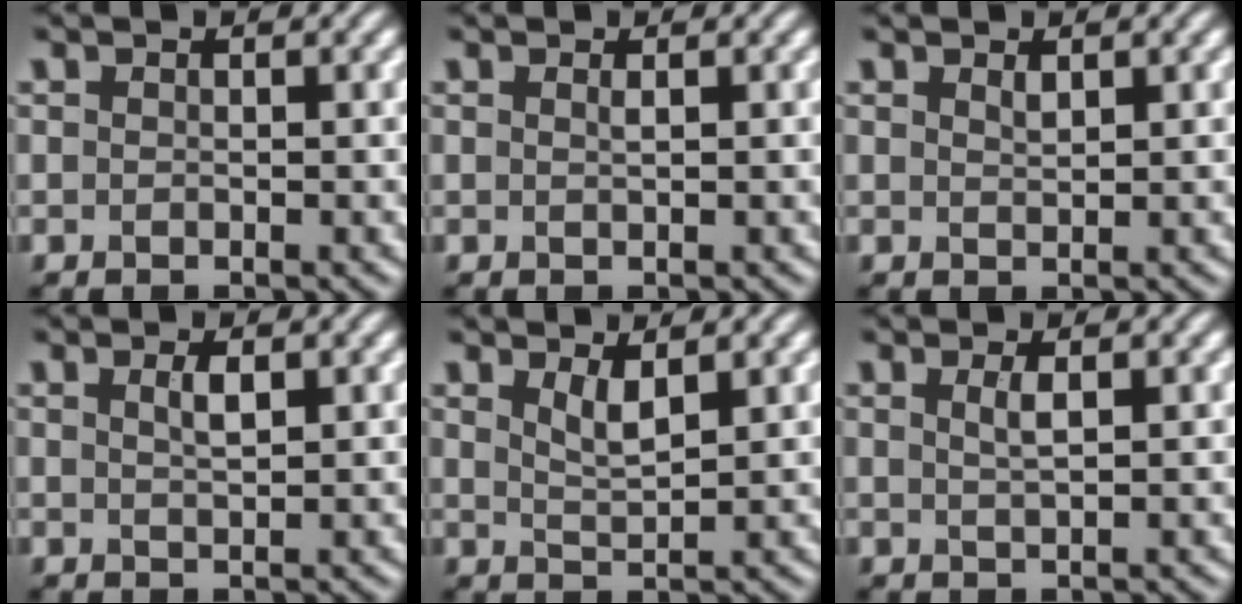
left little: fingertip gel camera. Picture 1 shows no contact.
{"total": 0.5, "force": [0.3, 0.1, 0.4], "torque": [-0.006, 0.002, 0.004]}
{"total": 0.7, "force": [0.6, 0.2, 0.4], "torque": [-0.008, -0.002, 0.013]}
{"total": 1.4, "force": [0.6, 0.4, 1.2], "torque": [-0.022, 0.003, 0.011]}
{"total": 1.9, "force": [1.2, 0.5, 1.4], "torque": [-0.029, -0.005, 0.024]}
{"total": 1.3, "force": [0.5, 0.3, 1.2], "torque": [-0.021, 0.002, 0.007]}